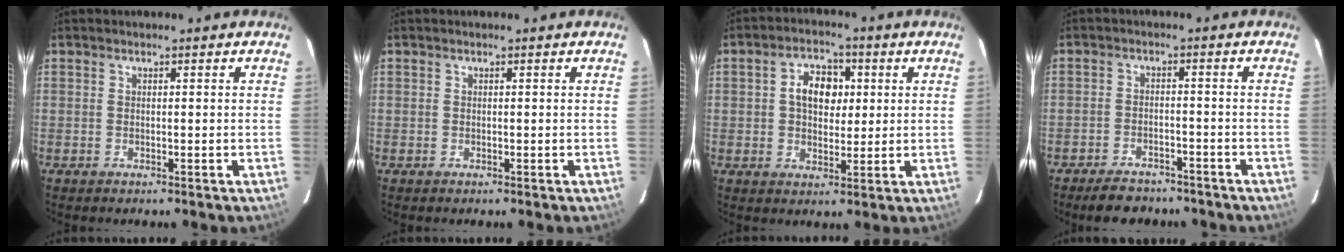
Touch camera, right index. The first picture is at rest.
{"total": 0.0}
{"total": 7.3, "force": [1.4, 5.1, 5.1], "torque": [-0.086, 0.022, 0.026]}
{"total": 8.4, "force": [-7.0, 3.6, 3.0], "torque": [-0.074, 0.002, -0.099]}